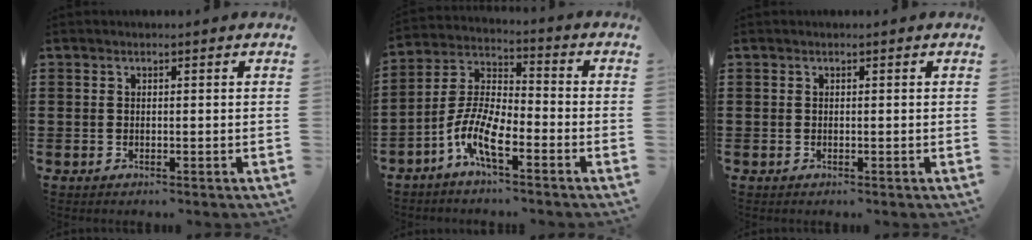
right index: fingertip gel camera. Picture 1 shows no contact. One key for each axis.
{"total": 8.3, "fx": -4.9, "fy": 2.6, "fz": 6.2, "tx": -0.159, "ty": -0.011, "tz": -0.102}
{"total": 0.0}